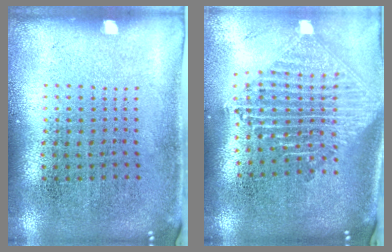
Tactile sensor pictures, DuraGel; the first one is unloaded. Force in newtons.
{"total": 2.3, "press": 1.8, "slide": 1.4}